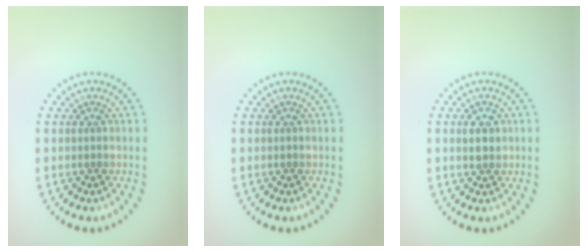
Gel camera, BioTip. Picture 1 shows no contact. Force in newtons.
{"total": 0.0}
{"total": 1.7, "press": 1.7, "slide": 0.1}